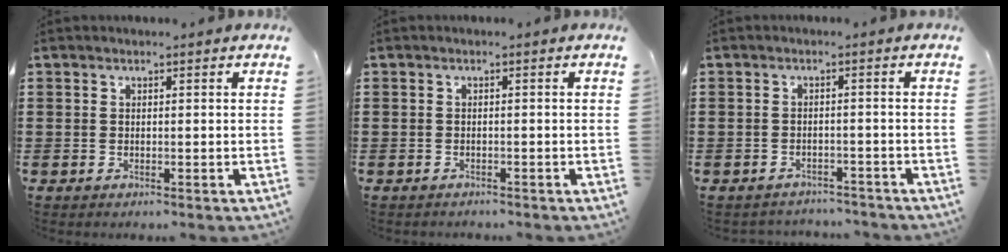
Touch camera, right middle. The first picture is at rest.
{"total": 0.6, "force": [-0.6, 0.1, 0.0], "torque": [-0.001, 0.001, -0.014]}
{"total": 2.1, "force": [-2.1, 0.3, -0.1], "torque": [-0.007, 0.001, -0.046]}